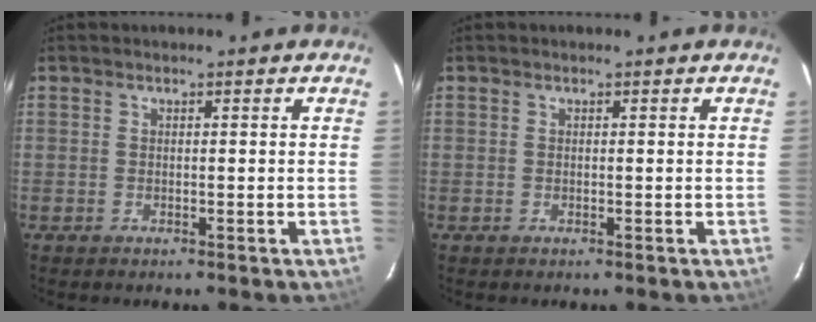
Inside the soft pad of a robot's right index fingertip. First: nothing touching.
{"total": 0.0}